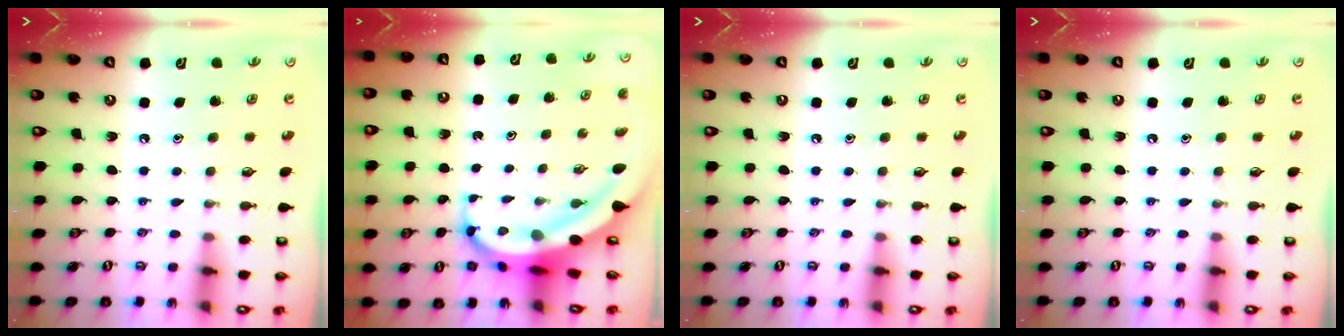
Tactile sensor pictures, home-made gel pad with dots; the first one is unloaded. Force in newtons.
{"total": 10.0, "press": 9.8, "slide": 2.1}
{"total": 0.0}
{"total": 0.0}